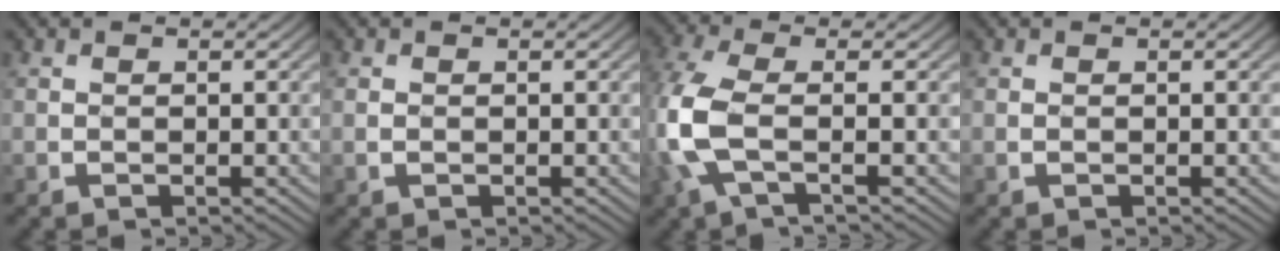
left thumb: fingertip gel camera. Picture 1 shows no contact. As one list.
[{"total": 0.6, "force": [0.0, 0.5, 0.3], "torque": [-0.012, 0.000, -0.001]}, {"total": 8.0, "force": [-1.5, 3.8, 6.9], "torque": [-0.203, 0.008, -0.035]}, {"total": 0.0}]